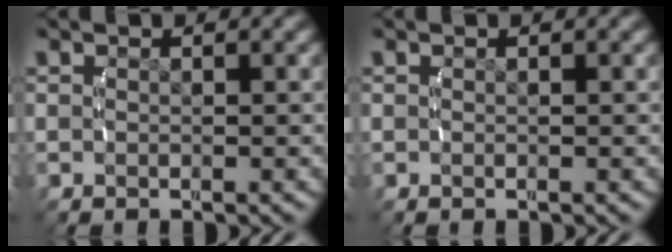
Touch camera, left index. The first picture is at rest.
{"total": 0.0}